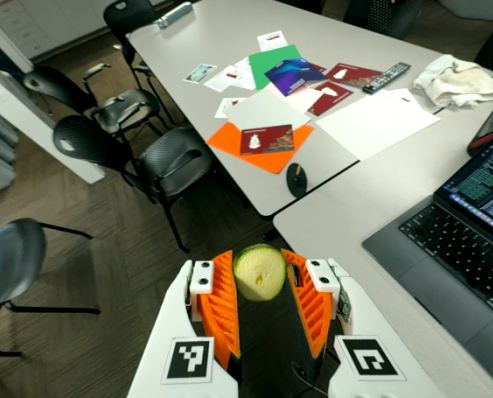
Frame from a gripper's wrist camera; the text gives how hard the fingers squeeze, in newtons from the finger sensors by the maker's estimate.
{"total": 11.5, "left": 11.4, "right": 11.5}